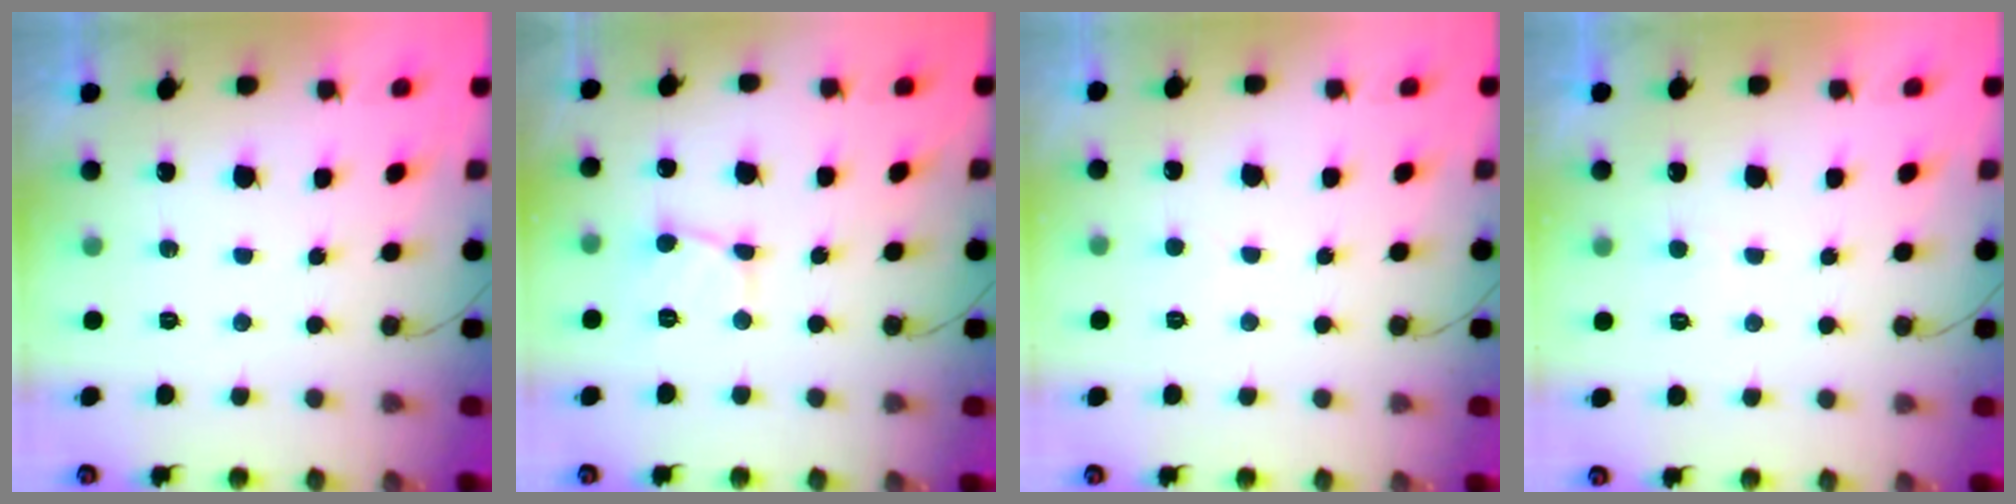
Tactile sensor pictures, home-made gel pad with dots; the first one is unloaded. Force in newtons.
{"total": 2.1, "press": 2.1, "slide": 0.2}
{"total": 2.6, "press": 2.6, "slide": 0.2}
{"total": 2.7, "press": 2.7, "slide": 0.3}